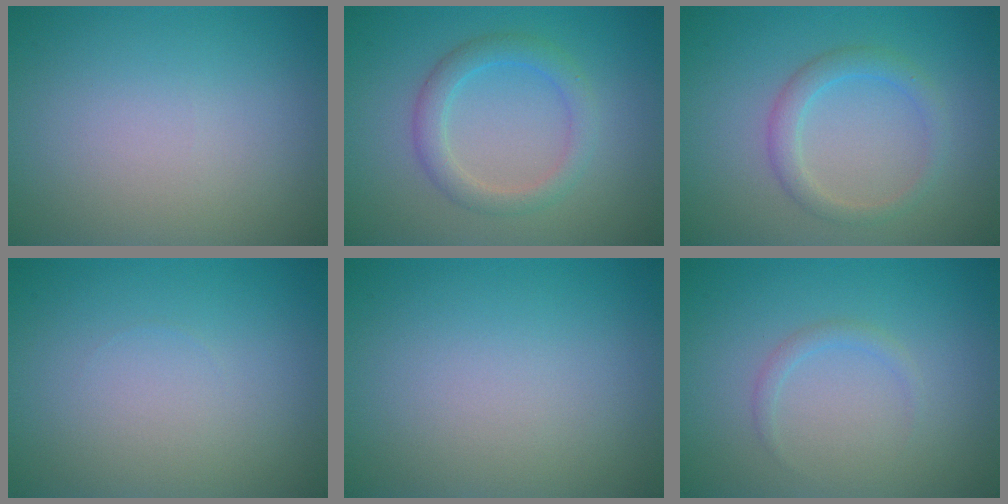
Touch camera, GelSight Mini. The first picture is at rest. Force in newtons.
{"total": 2.9, "press": 2.9, "slide": 0.3}
{"total": 2.3, "press": 2.3, "slide": 0.1}
{"total": 0.0}
{"total": 0.0}
{"total": 1.0, "press": 1.0, "slide": 0.0}